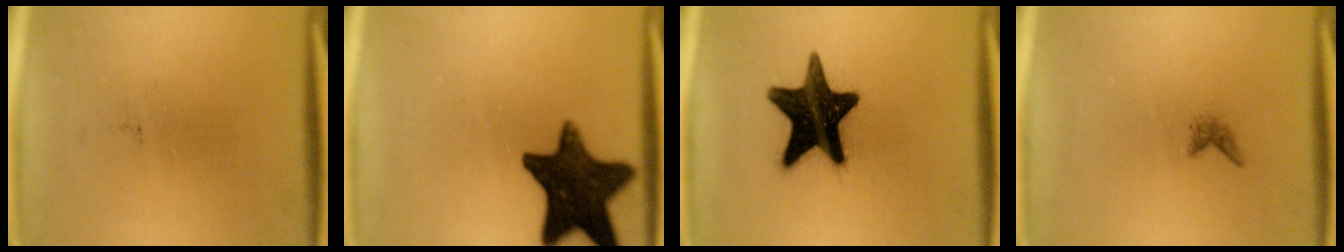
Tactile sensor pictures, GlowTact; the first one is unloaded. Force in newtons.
{"total": 15.8}
{"total": 17.5}
{"total": 0.8}